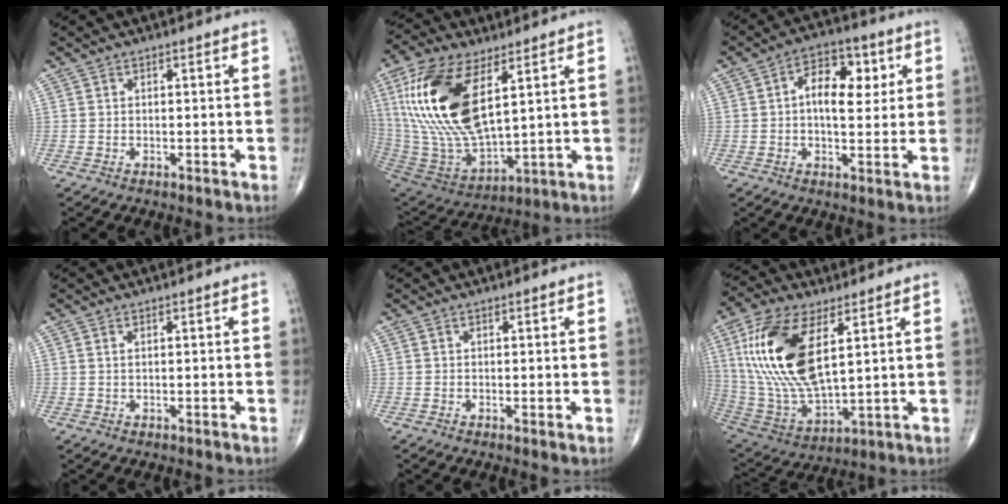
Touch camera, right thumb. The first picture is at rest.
{"total": 23.5, "force": [7.6, 10.7, 19.5], "torque": [-0.405, -0.028, 0.149]}
{"total": 9.9, "force": [1.9, 5.7, 7.9], "torque": [-0.096, 0.008, 0.024]}
{"total": 0.6, "force": [0.3, 0.2, 0.5], "torque": [-0.014, 0.005, 0.006]}
{"total": 0.5, "force": [0.1, 0.1, 0.5], "torque": [-0.011, -0.003, 0.000]}
{"total": 21.1, "force": [6.3, 9.5, 17.8], "torque": [-0.369, -0.026, 0.124]}